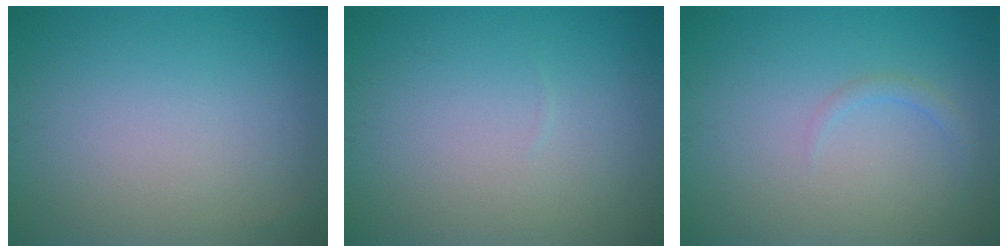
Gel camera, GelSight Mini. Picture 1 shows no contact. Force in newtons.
{"total": 0.0}
{"total": 1.0, "press": 1.0, "slide": 0.1}